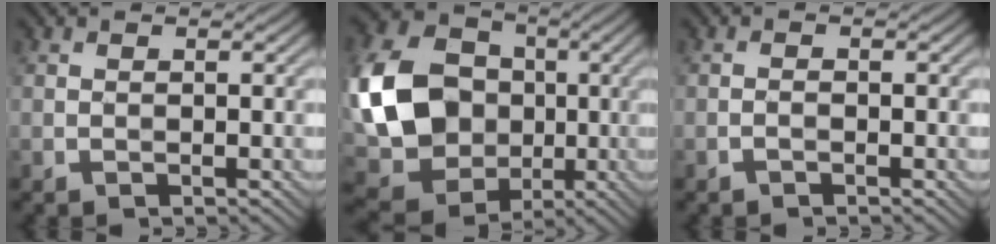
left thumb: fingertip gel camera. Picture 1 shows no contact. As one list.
[{"total": 16.4, "force": [-0.8, 13.6, 9.1], "torque": [-0.243, -0.017, -0.013]}, {"total": 0.5, "force": [-0.5, 0.1, 0.1], "torque": [-0.001, 0.003, -0.011]}]